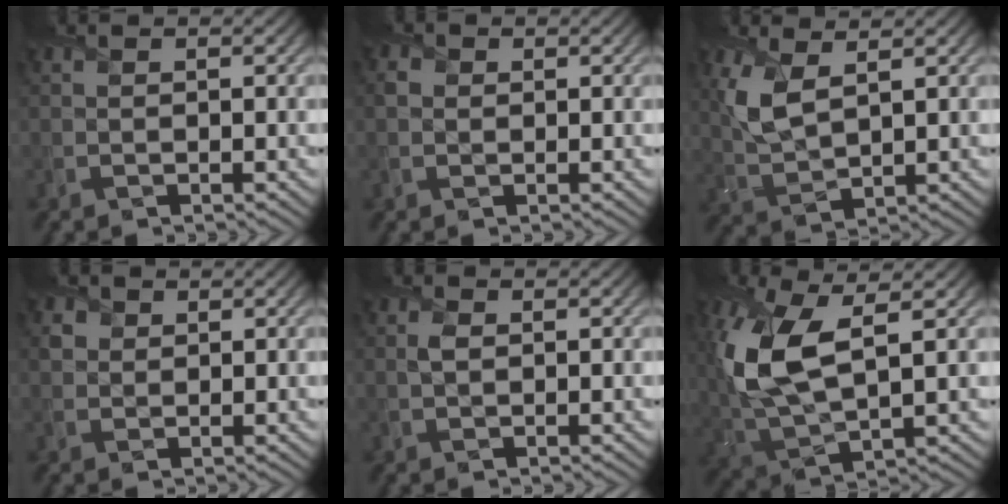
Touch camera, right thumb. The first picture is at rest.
{"total": 1.0, "force": [0.1, 1.0, 0.1], "torque": [0.000, -0.002, 0.003]}
{"total": 5.9, "force": [2.5, 2.8, 4.6], "torque": [-0.117, -0.002, 0.054]}
{"total": 1.4, "force": [0.5, 1.3, 0.0], "torque": [-0.002, -0.002, 0.013]}
{"total": 1.0, "force": [0.0, 0.8, 0.6], "torque": [-0.012, -0.002, 0.002]}
{"total": 12.6, "force": [2.8, 5.9, 10.8], "torque": [-0.271, 0.000, 0.056]}